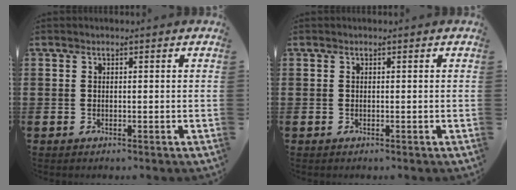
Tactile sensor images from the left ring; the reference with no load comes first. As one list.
[{"total": 0.0}]